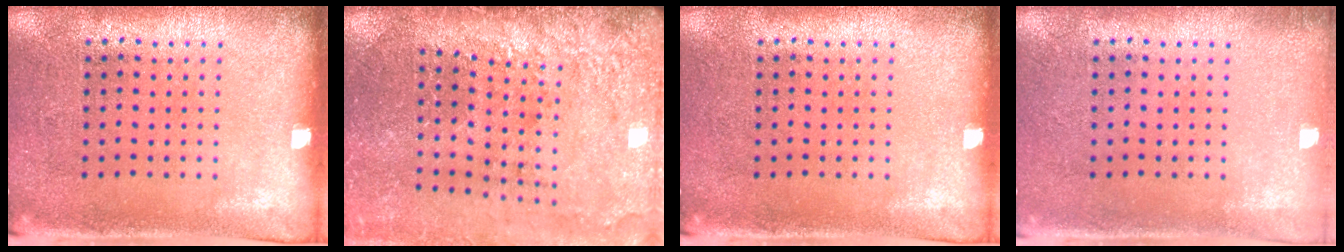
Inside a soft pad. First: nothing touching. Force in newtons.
{"total": 3.3, "press": 3.0, "slide": 1.3}
{"total": 0.0}
{"total": 0.7, "press": 0.7, "slide": 0.2}